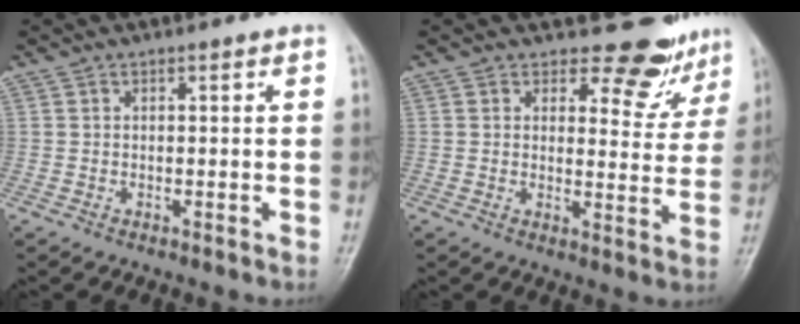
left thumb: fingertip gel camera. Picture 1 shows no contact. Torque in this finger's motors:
{"motor_torque": [0.04, -0.03, 0.01, -0.20, 0.07]}